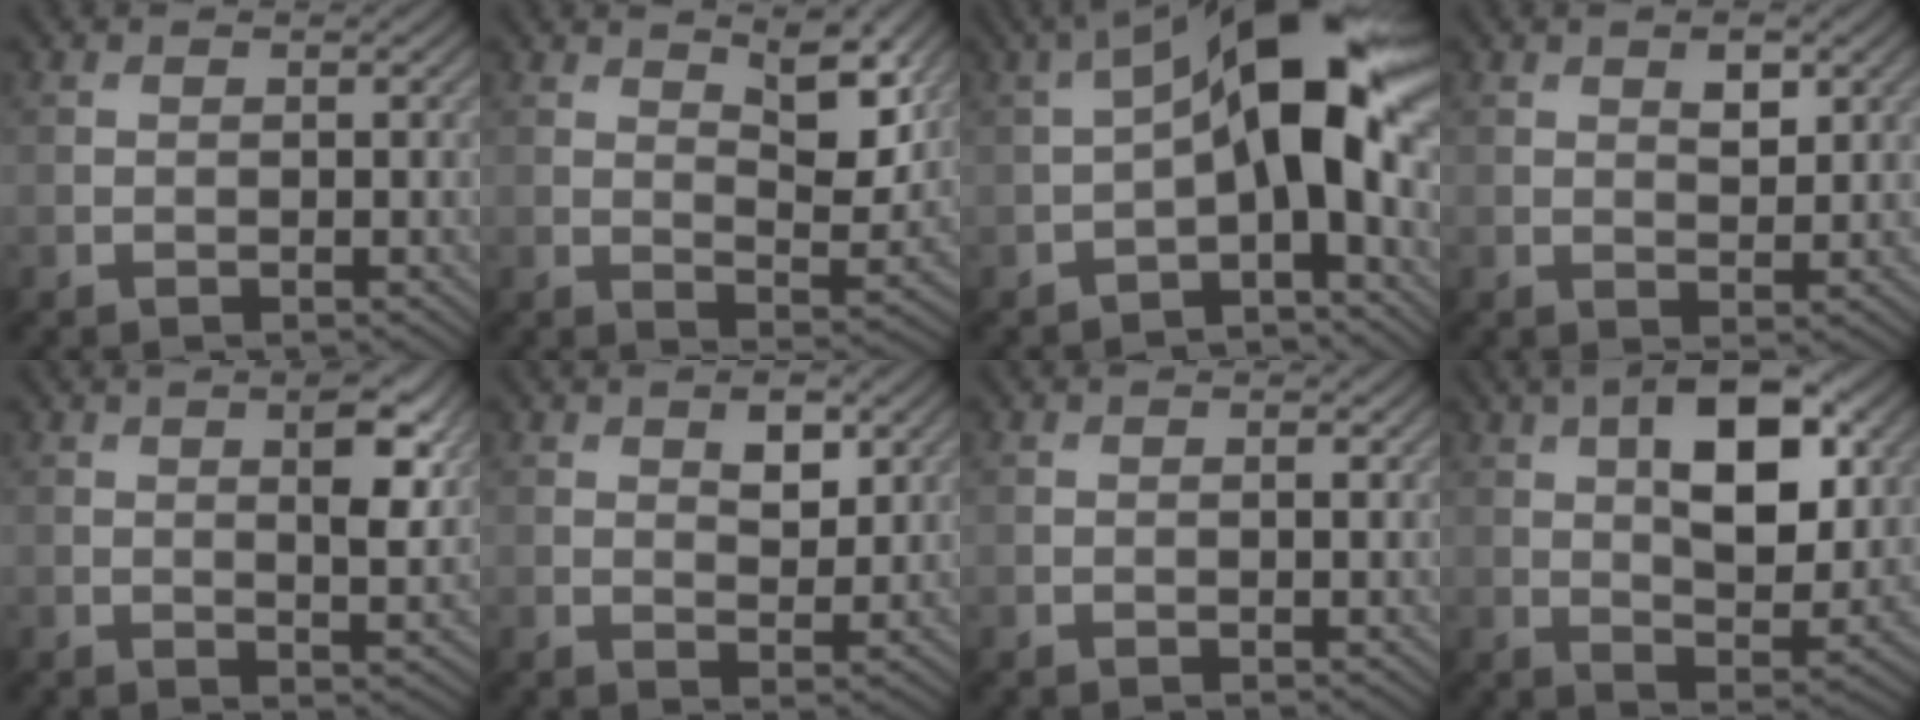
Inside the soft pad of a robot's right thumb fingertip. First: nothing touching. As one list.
[{"total": 6.3, "force": [3.6, 2.2, 4.6], "torque": [-0.076, -0.012, 0.062]}, {"total": 11.8, "force": [-0.1, 4.5, 10.9], "torque": [-0.183, 0.014, -0.013]}, {"total": 2.7, "force": [1.3, 1.3, 1.9], "torque": [-0.031, -0.004, 0.023]}, {"total": 5.0, "force": [1.9, 1.6, 4.3], "torque": [-0.073, -0.003, 0.032]}, {"total": 3.6, "force": [1.8, 1.8, 2.6], "torque": [-0.043, -0.004, 0.031]}, {"total": 0.5, "force": [0.2, 0.1, 0.5], "torque": [-0.006, -0.001, 0.002]}, {"total": 12.3, "force": [4.1, 5.7, 10.0], "torque": [-0.159, 0.000, 0.062]}]